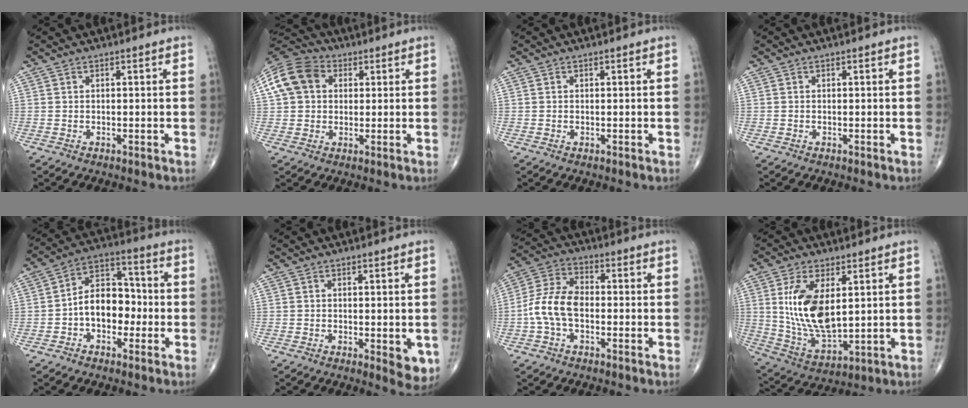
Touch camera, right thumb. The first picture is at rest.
{"total": 11.7, "force": [3.0, 9.2, 6.6], "torque": [-0.121, 0.022, 0.044]}
{"total": 0.0}
{"total": 0.0}
{"total": 10.8, "force": [-1.9, 7.2, 7.8], "torque": [-0.097, 0.041, -0.047]}
{"total": 5.1, "force": [-1.2, 2.0, 4.5], "torque": [-0.043, -0.010, -0.013]}
{"total": 9.4, "force": [-1.8, 5.8, 7.2], "torque": [-0.146, 0.031, -0.045]}
{"total": 14.6, "force": [3.1, 7.3, 12.2], "torque": [-0.228, -0.023, 0.074]}